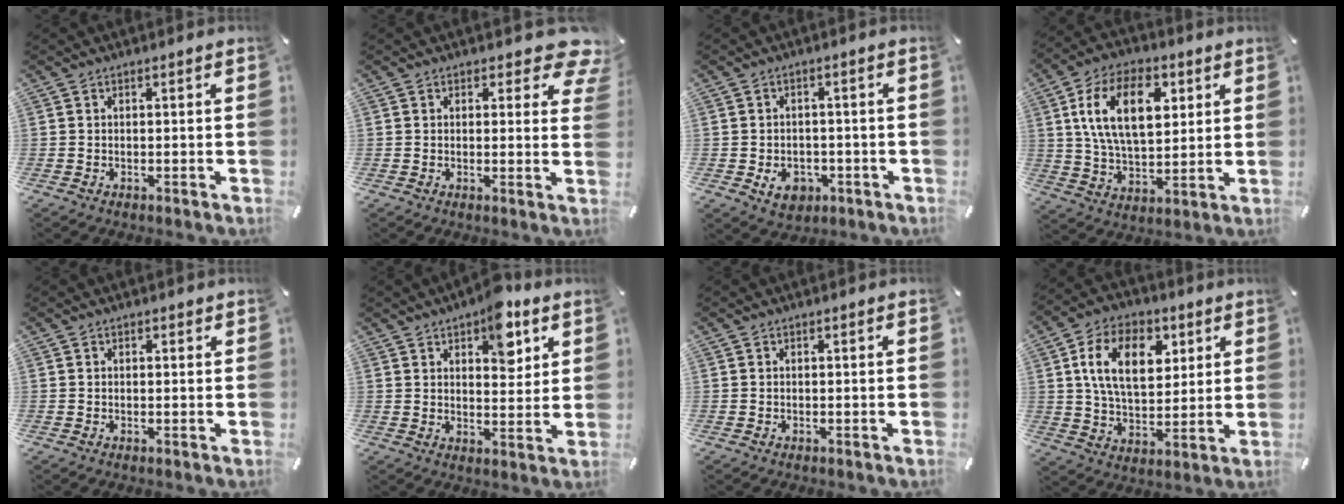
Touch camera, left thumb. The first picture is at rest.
{"total": 6.9, "force": [4.0, 3.3, 4.5], "torque": [-0.039, -0.026, 0.065]}
{"total": 5.8, "force": [-2.1, 4.6, 2.9], "torque": [-0.052, 0.006, -0.036]}
{"total": 16.6, "force": [5.1, 9.8, 12.3], "torque": [-0.238, 0.008, 0.086]}
{"total": 0.5, "force": [0.2, 0.4, 0.2], "torque": [0.005, -0.001, 0.002]}
{"total": 9.7, "force": [5.6, 5.1, 6.0], "torque": [-0.058, -0.029, 0.091]}
{"total": 0.0}
{"total": 15.1, "force": [5.2, 9.6, 10.4], "torque": [-0.188, 0.006, 0.090]}